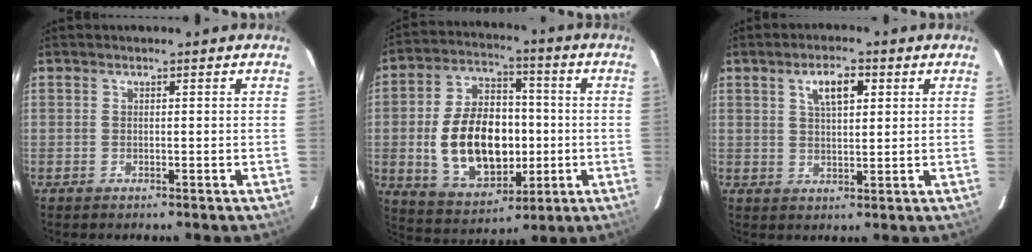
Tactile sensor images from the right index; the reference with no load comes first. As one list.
[{"total": 17.8, "force": [-2.0, 11.4, 13.5], "torque": [-0.271, 0.019, -0.010]}, {"total": 5.6, "force": [2.4, 2.1, 4.6], "torque": [-0.080, 0.010, 0.045]}]